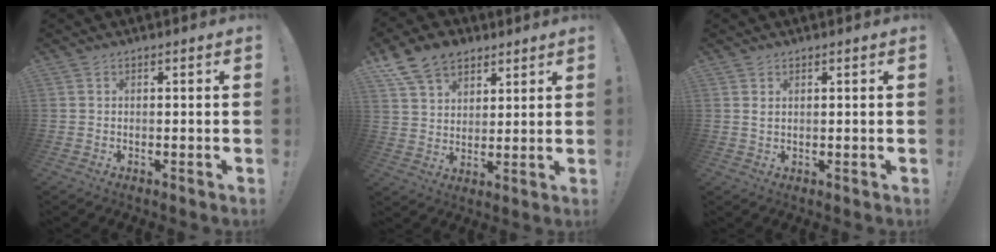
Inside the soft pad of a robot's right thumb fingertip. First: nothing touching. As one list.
[{"total": 11.9, "force": [7.7, 7.9, 4.4], "torque": [-0.074, -0.039, 0.152]}, {"total": 1.5, "force": [0.8, 0.7, 1.0], "torque": [-0.010, -0.004, 0.013]}]